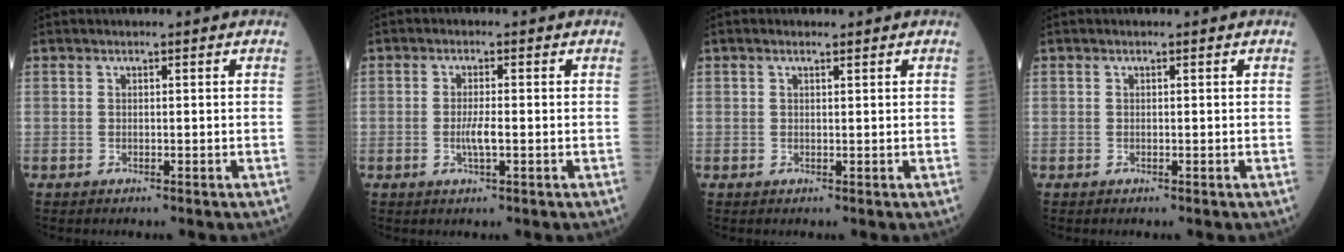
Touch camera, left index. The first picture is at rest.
{"total": 2.7, "force": [-0.6, 0.3, 2.7], "torque": [-0.057, -0.003, -0.011]}
{"total": 0.9, "force": [0.6, 0.2, 0.6], "torque": [-0.018, 0.006, 0.012]}
{"total": 0.0}